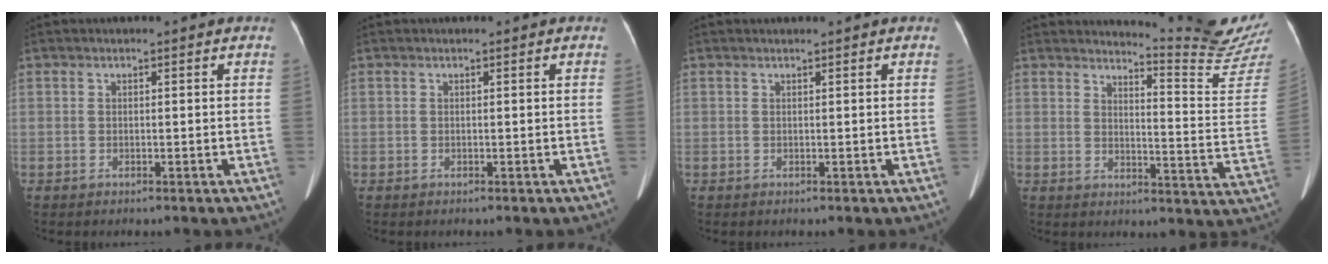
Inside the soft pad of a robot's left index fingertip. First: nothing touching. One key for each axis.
{"total": 0.0}
{"total": 0.6, "fx": 0.6, "fy": -0.1, "fz": 0.2, "tx": -0.008, "ty": 0.010, "tz": 0.012}
{"total": 13.9, "fx": 13.7, "fy": -2.2, "fz": 1.3, "tx": -0.019, "ty": -0.136, "tz": 0.154}